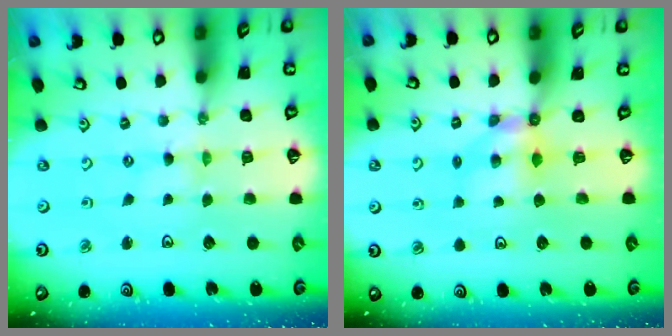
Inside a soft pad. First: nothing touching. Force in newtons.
{"total": 5.5, "press": 5.5, "slide": 0.1}